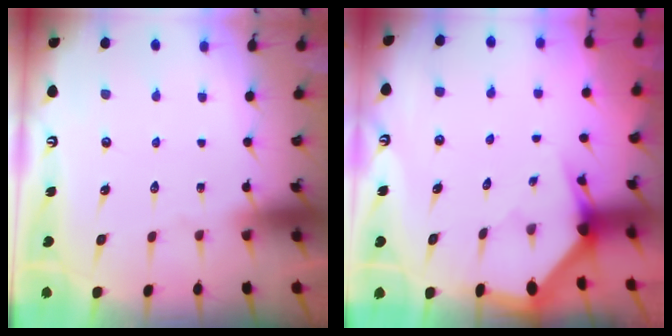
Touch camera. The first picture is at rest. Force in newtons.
{"total": 2.8, "press": 2.8, "slide": 0.1}